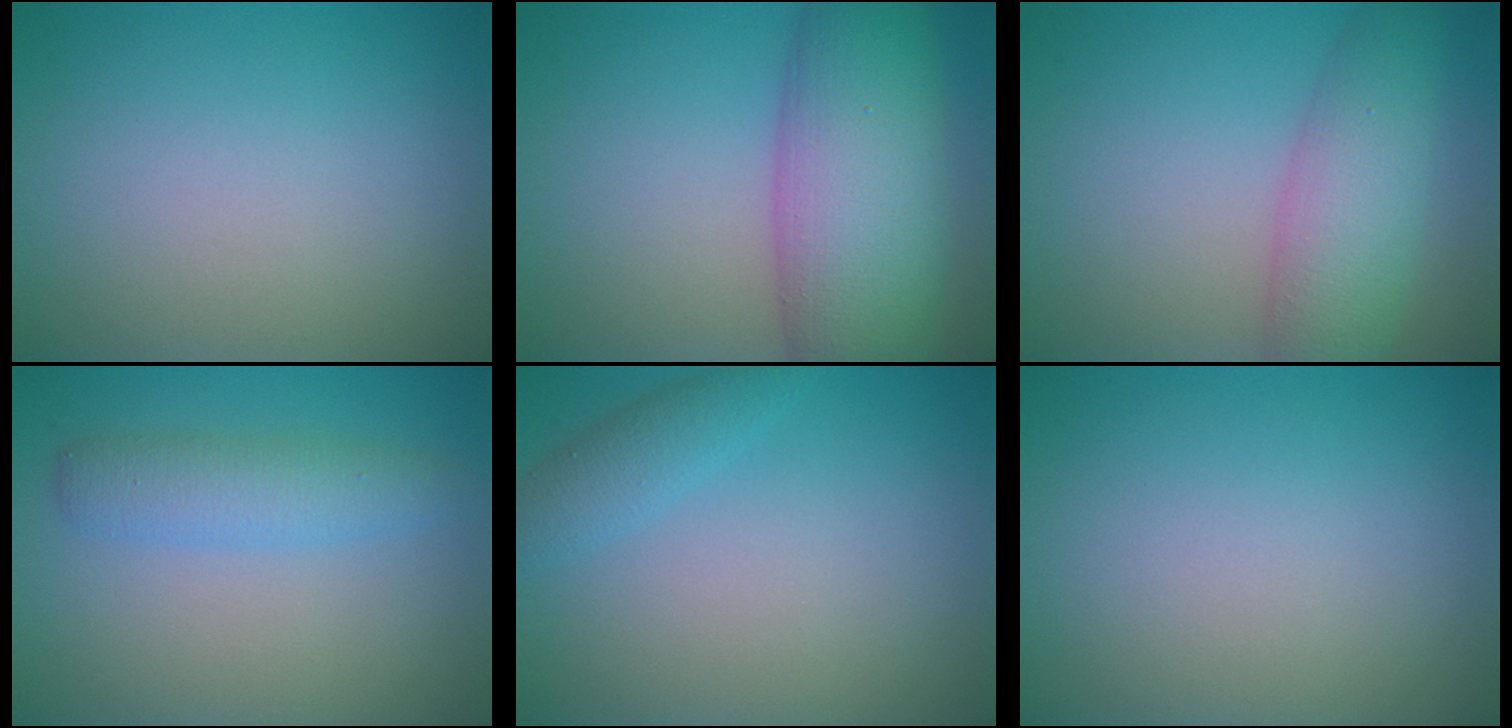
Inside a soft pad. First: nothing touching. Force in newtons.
{"total": 10.8, "press": 10.8, "slide": 0.4}
{"total": 5.6, "press": 5.6, "slide": 0.2}
{"total": 2.9, "press": 2.9, "slide": 0.1}
{"total": 1.9, "press": 1.9, "slide": 0.1}
{"total": 0.0}